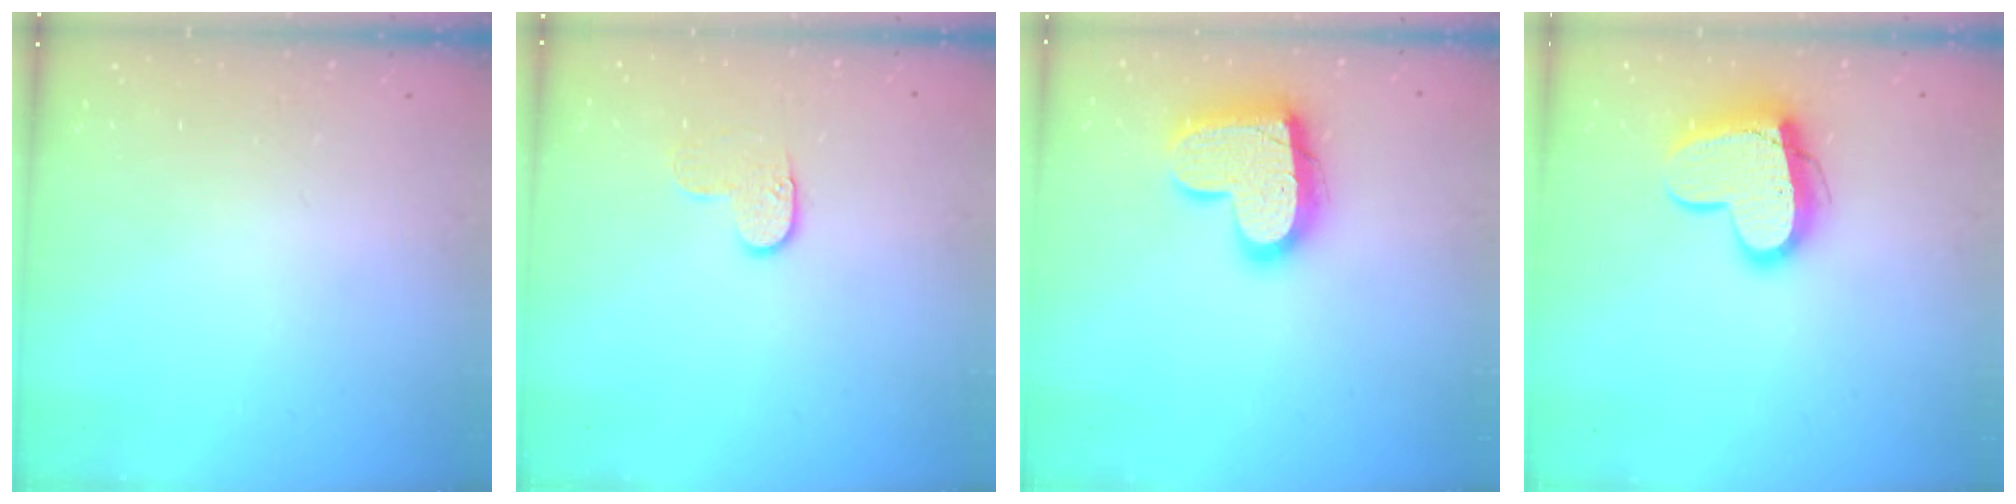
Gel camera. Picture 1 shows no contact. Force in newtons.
{"total": 5.4, "press": 5.4, "slide": 0.3}
{"total": 18.3, "press": 18.3, "slide": 1.2}
{"total": 14.0, "press": 14.0, "slide": 0.6}